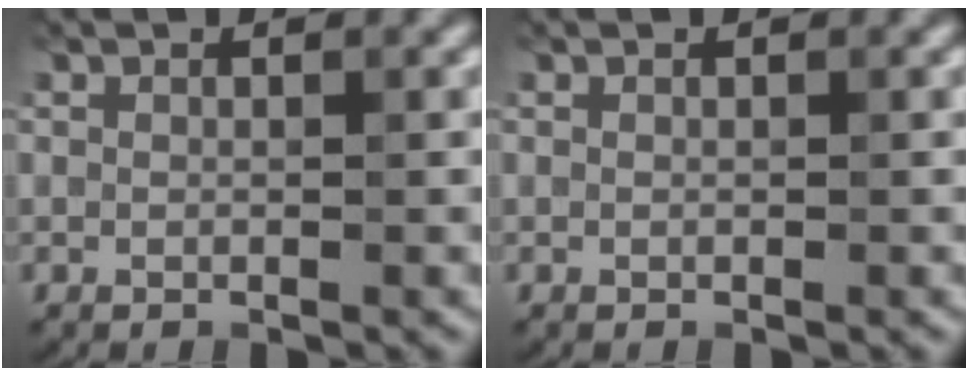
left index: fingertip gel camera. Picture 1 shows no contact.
{"total": 0.0}